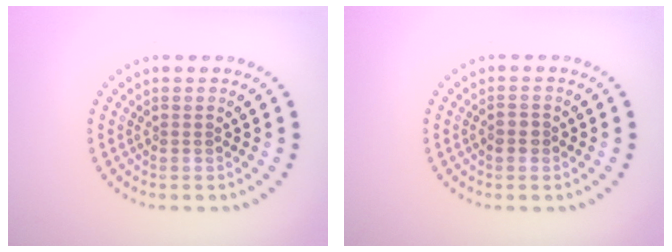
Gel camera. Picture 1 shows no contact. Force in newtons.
{"total": 1.2, "press": 1.2, "slide": 0.2}